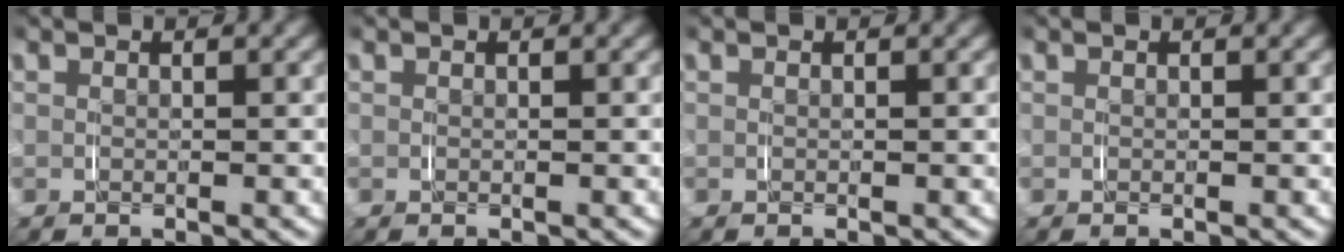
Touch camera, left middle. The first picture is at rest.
{"total": 0.0}
{"total": 0.0}
{"total": 0.0}